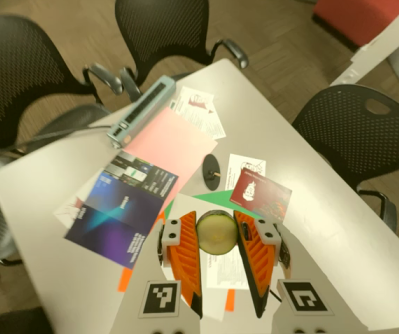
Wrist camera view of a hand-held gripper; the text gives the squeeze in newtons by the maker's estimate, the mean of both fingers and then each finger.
{"total": 10.8, "left": 10.7, "right": 10.9}